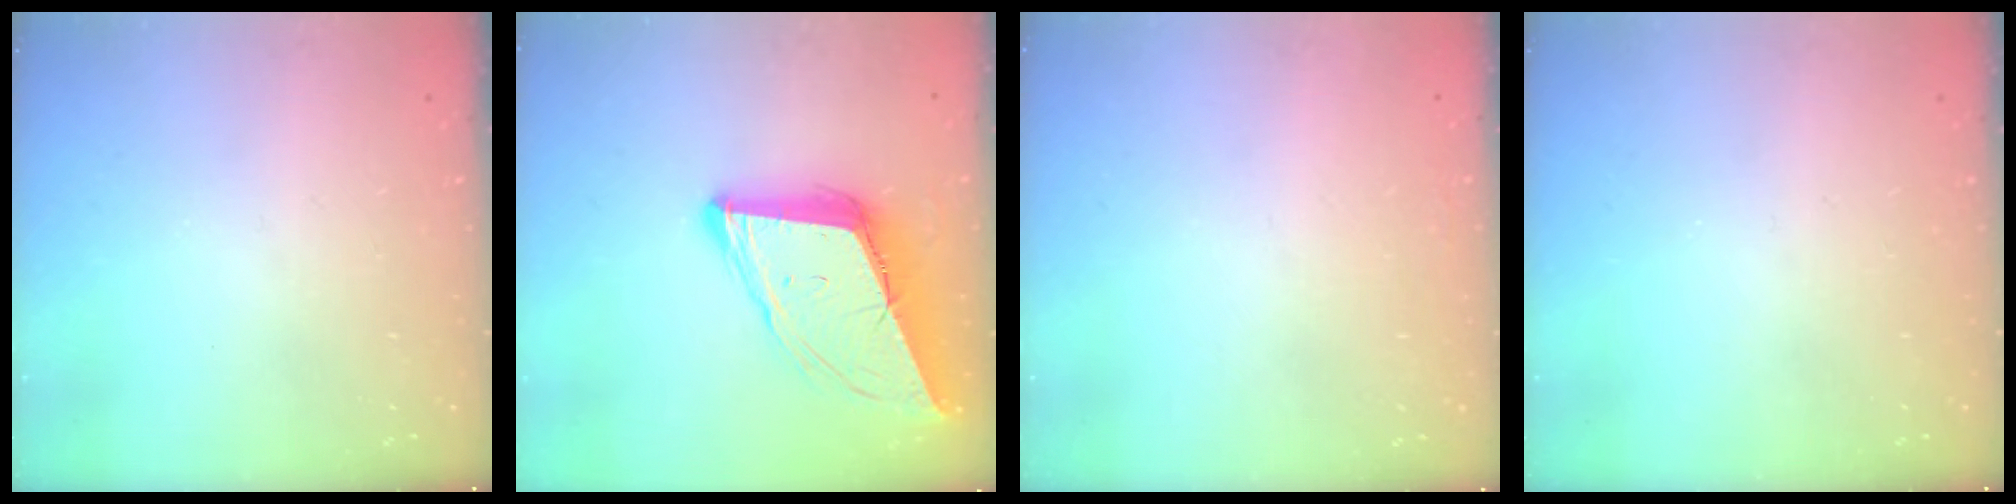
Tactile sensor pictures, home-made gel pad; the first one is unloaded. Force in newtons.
{"total": 15.3, "press": 14.8, "slide": 4.1}
{"total": 1.4, "press": 1.3, "slide": 0.2}
{"total": 0.0}